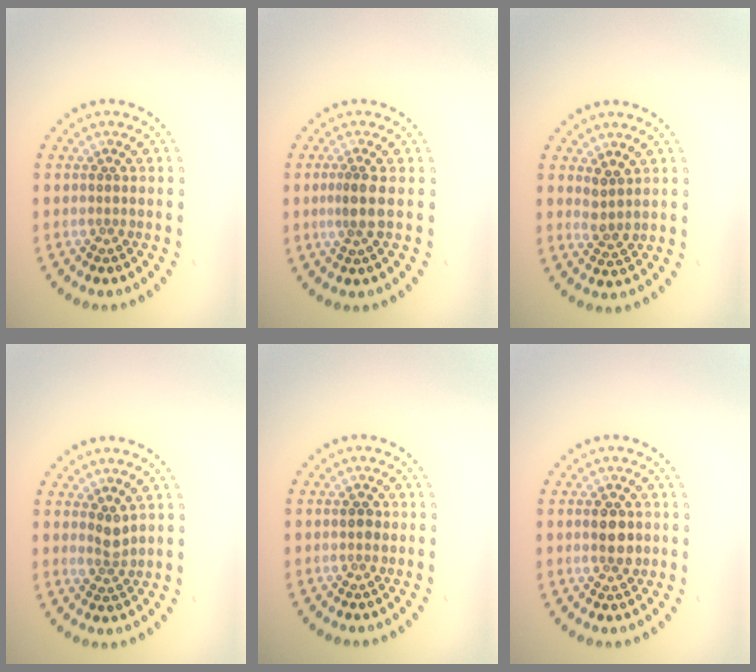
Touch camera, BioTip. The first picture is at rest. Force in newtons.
{"total": 2.1, "press": 1.6, "slide": 1.4}
{"total": 1.7, "press": 1.4, "slide": 0.8}
{"total": 1.7, "press": 1.2, "slide": 1.1}
{"total": 1.0, "press": 1.0, "slide": 0.1}
{"total": 2.8, "press": 2.8, "slide": 0.2}